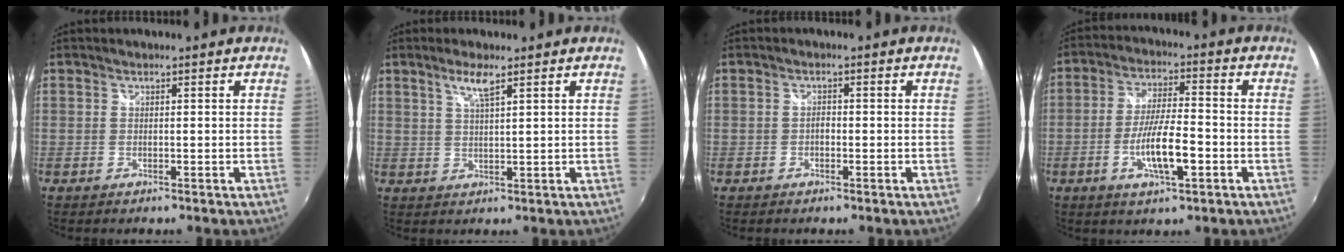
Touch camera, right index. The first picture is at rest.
{"total": 3.6, "force": [2.3, 0.2, 2.8], "torque": [-0.054, 0.001, 0.044]}
{"total": 1.0, "force": [-0.5, 0.7, 0.6], "torque": [-0.011, 0.002, -0.009]}
{"total": 9.7, "force": [-3.4, 2.1, 8.8], "torque": [-0.169, -0.005, -0.059]}